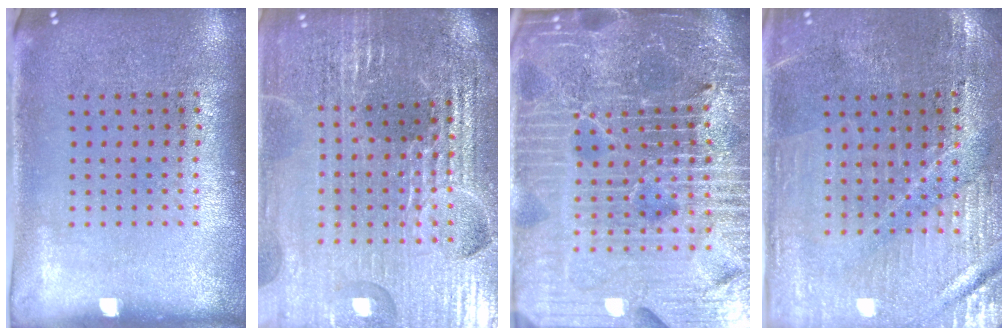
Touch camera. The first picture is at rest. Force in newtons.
{"total": 5.0, "press": 4.7, "slide": 1.7}
{"total": 7.2, "press": 6.3, "slide": 3.6}
{"total": 1.3, "press": 1.3, "slide": 0.2}